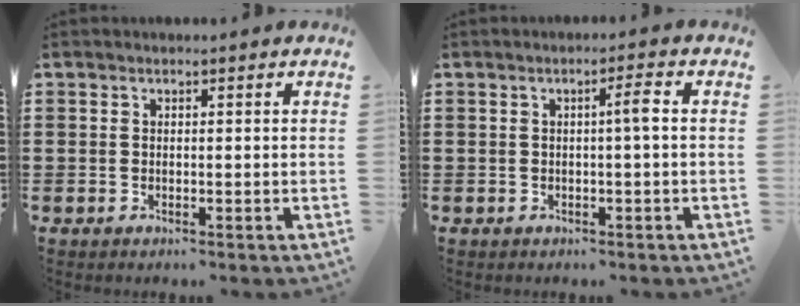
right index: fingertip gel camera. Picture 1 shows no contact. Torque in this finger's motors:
{"motor_torque": [0.62, -0.32, 0.09, 0.07]}